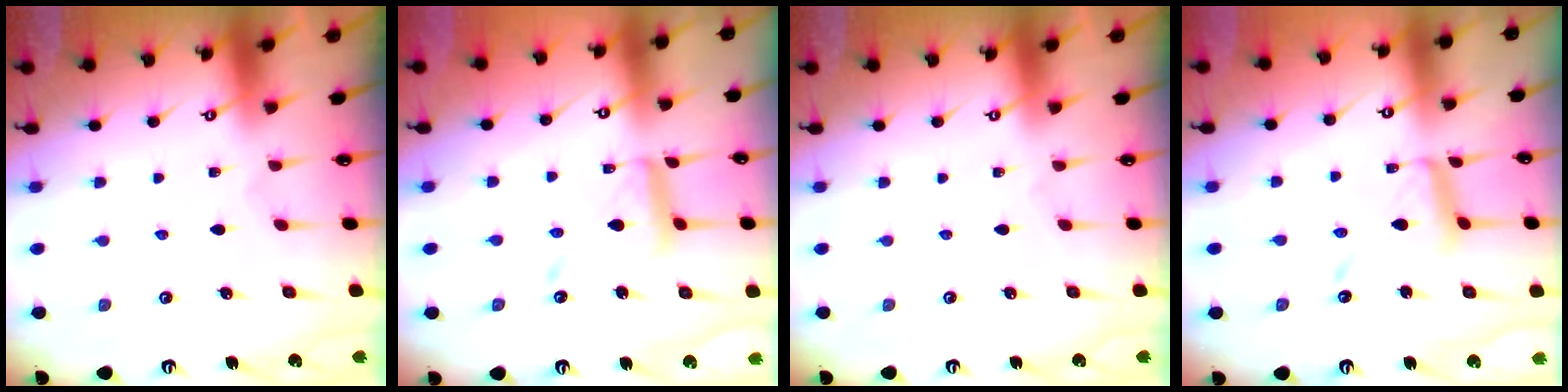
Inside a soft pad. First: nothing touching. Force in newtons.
{"total": 12.1, "press": 12.0, "slide": 1.0}
{"total": 0.0}
{"total": 11.3, "press": 11.3, "slide": 1.0}